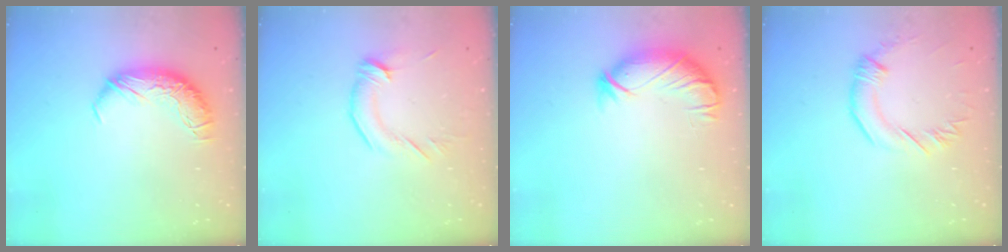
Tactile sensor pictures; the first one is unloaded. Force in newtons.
{"total": 2.1, "press": 2.1, "slide": 0.5}
{"total": 3.8, "press": 3.2, "slide": 2.0}
{"total": 1.0, "press": 1.0, "slide": 0.4}